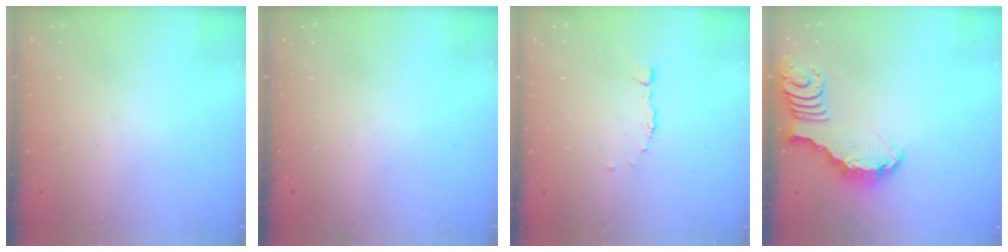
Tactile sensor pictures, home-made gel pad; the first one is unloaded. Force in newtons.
{"total": 0.0}
{"total": 1.7, "press": 1.7, "slide": 0.4}
{"total": 3.8, "press": 3.8, "slide": 0.1}